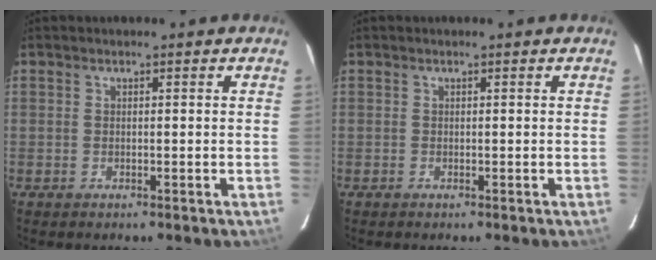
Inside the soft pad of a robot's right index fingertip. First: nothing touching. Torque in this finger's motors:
{"motor_torque": [0.10, 0.02, 0.10, 0.01]}